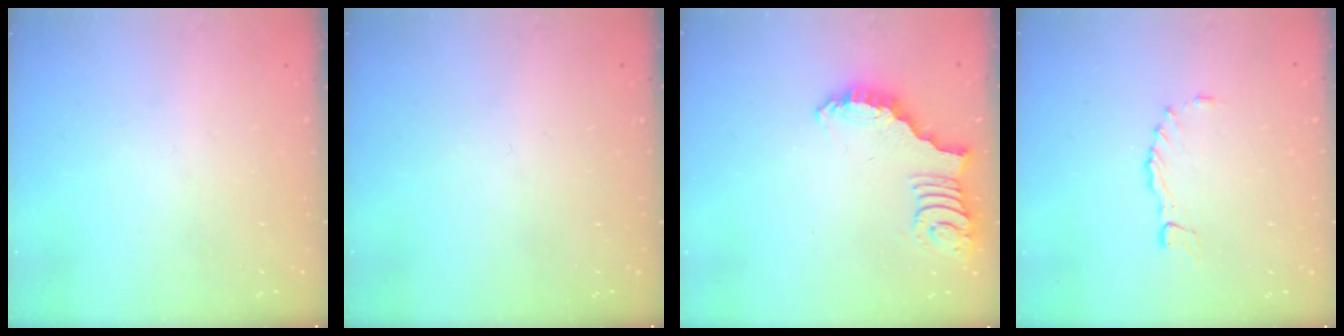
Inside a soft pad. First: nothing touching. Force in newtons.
{"total": 0.0}
{"total": 2.7, "press": 2.7, "slide": 0.5}
{"total": 1.8, "press": 1.7, "slide": 0.3}